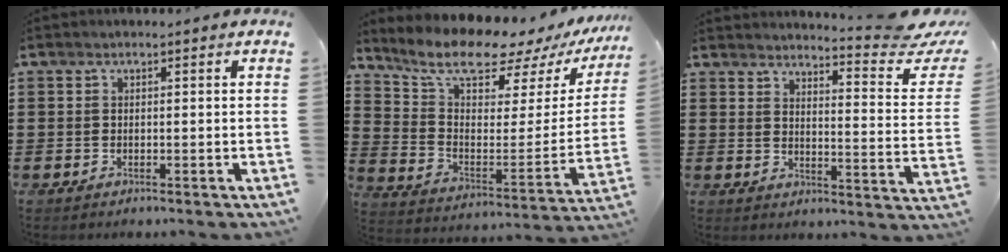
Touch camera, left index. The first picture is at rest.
{"total": 10.9, "force": [9.4, 2.8, 4.8], "torque": [-0.109, -0.072, 0.153]}
{"total": 5.8, "force": [5.1, -0.3, 2.8], "torque": [-0.046, -0.049, 0.077]}